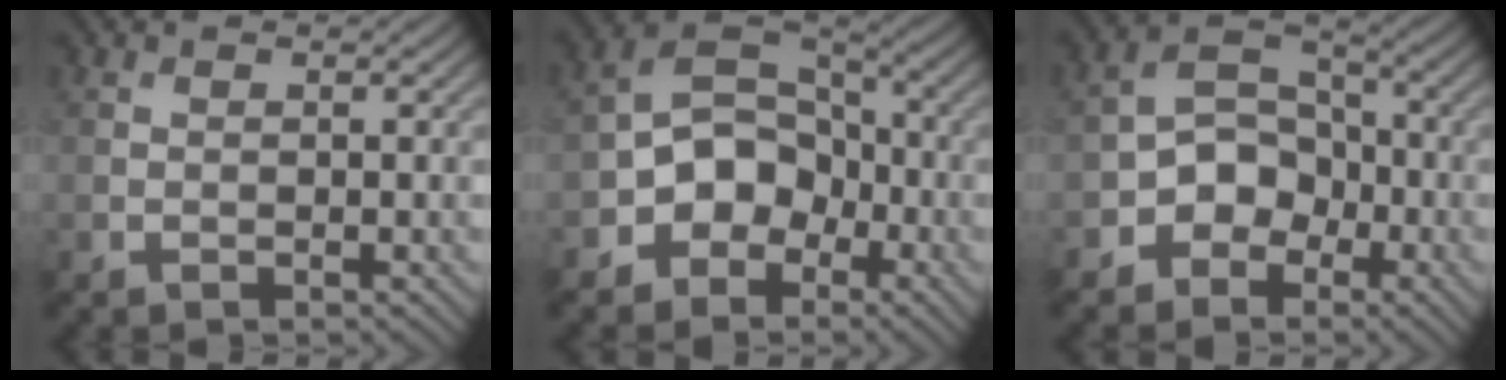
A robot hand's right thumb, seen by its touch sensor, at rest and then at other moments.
{"total": 7.7, "force": [-3.4, 5.8, 3.8], "torque": [-0.065, 0.009, -0.081]}
{"total": 6.2, "force": [-3.1, 4.7, 2.7], "torque": [-0.036, 0.006, -0.078]}